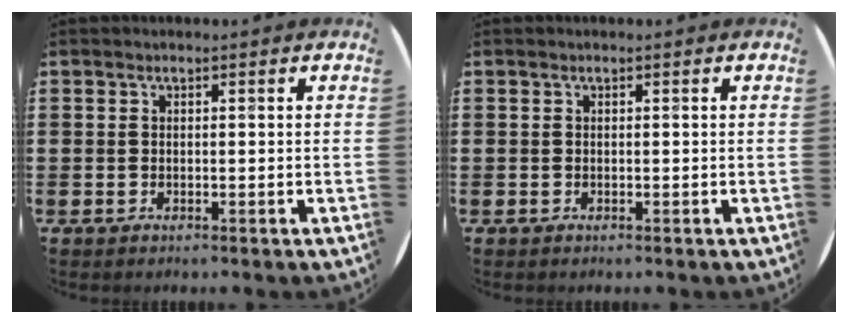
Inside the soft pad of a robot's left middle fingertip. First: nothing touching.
{"total": 0.0}